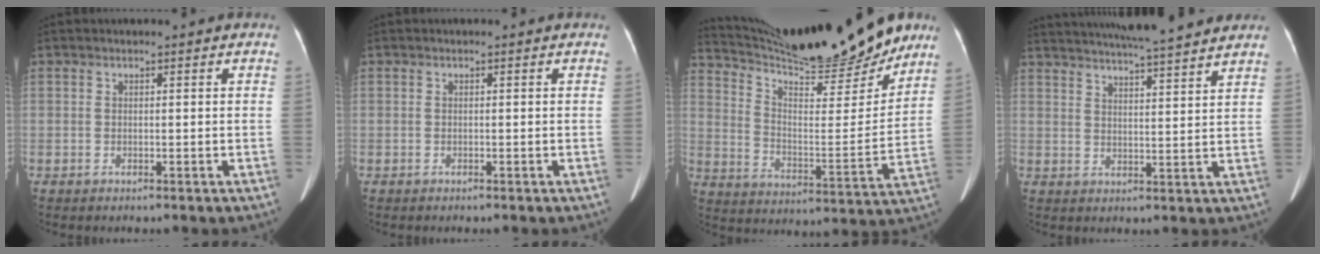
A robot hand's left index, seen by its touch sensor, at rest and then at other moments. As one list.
[{"total": 0.0}, {"total": 22.7, "force": [20.3, 2.5, 9.9], "torque": [-0.171, -0.034, 0.302]}, {"total": 16.9, "force": [15.2, 0.2, 7.5], "torque": [-0.132, 0.010, 0.210]}]